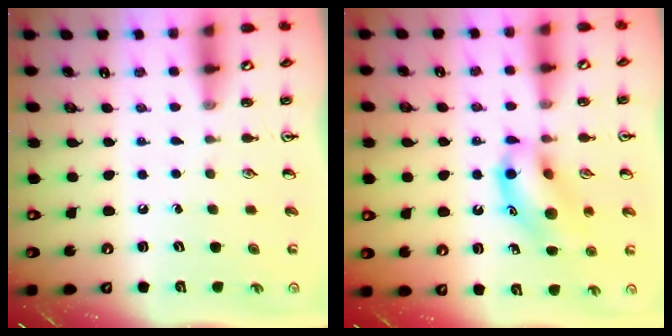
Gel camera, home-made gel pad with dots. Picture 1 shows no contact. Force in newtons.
{"total": 13.6, "press": 13.3, "slide": 2.4}